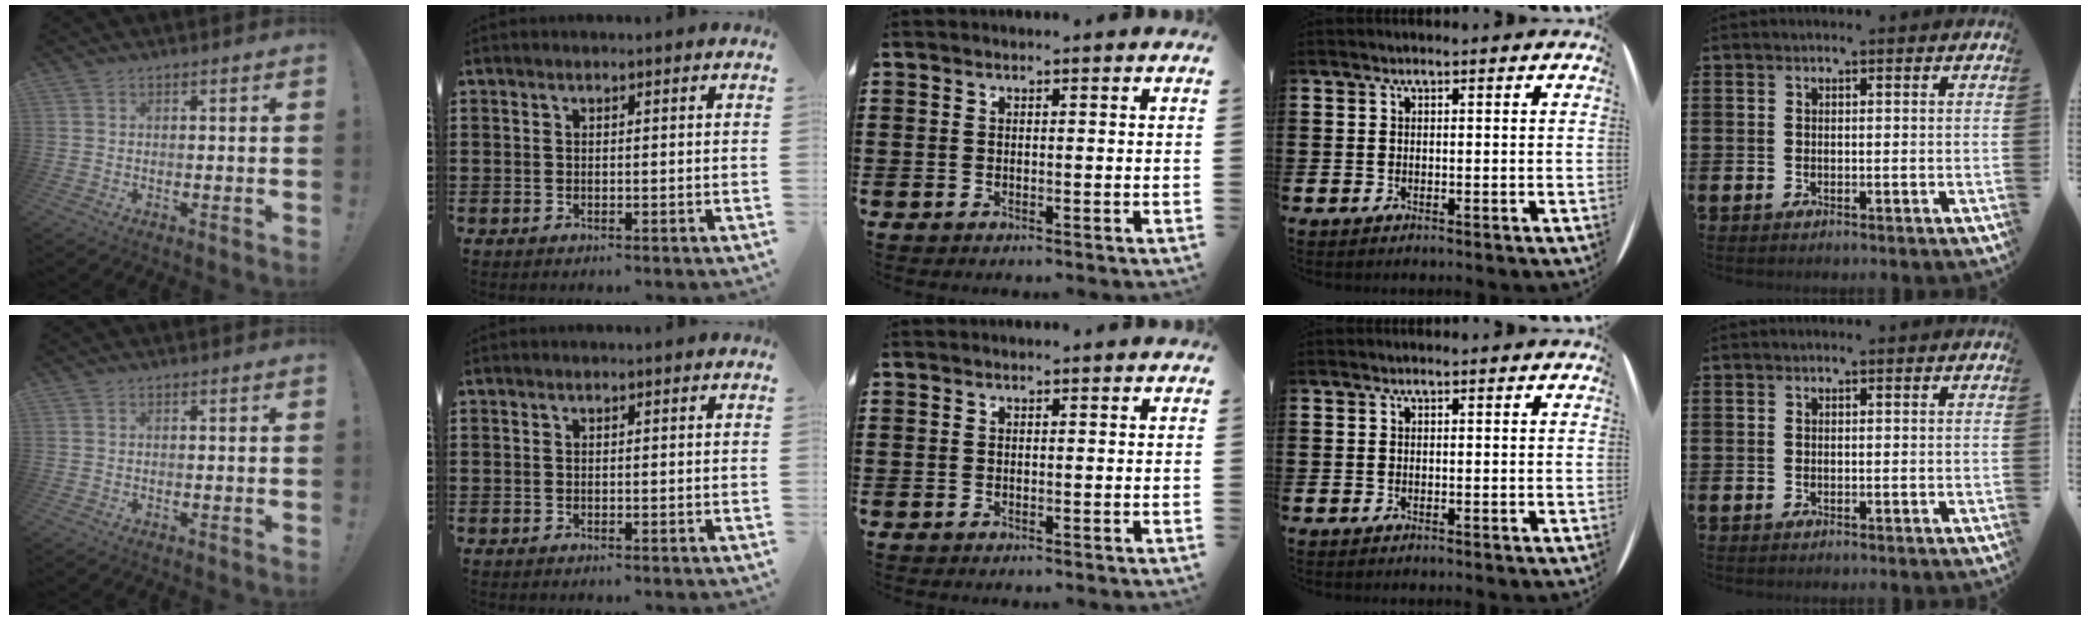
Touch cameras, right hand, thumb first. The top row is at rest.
{}